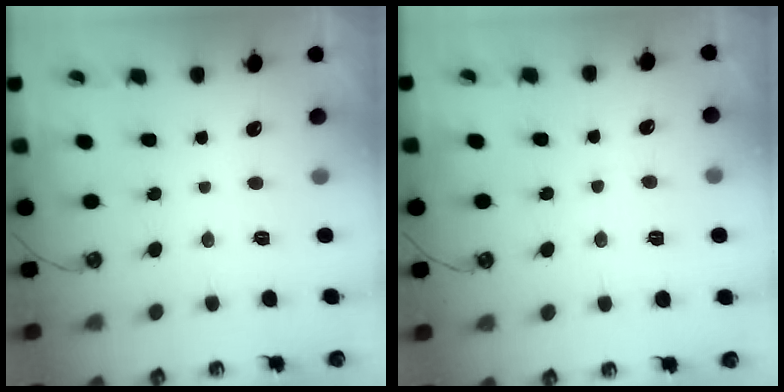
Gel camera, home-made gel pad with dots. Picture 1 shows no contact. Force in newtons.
{"total": 2.4, "press": 2.4, "slide": 0.3}